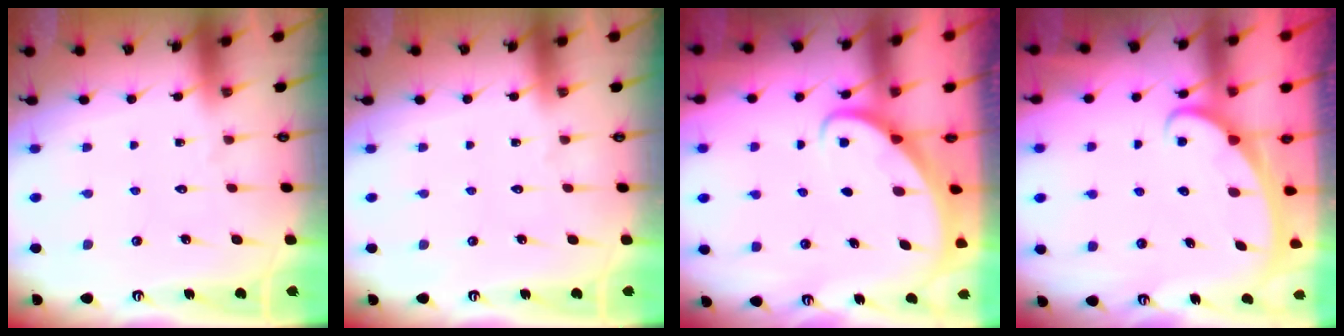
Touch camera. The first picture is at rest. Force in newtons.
{"total": 0.0}
{"total": 2.4, "press": 2.4, "slide": 0.2}
{"total": 2.6, "press": 2.6, "slide": 0.3}